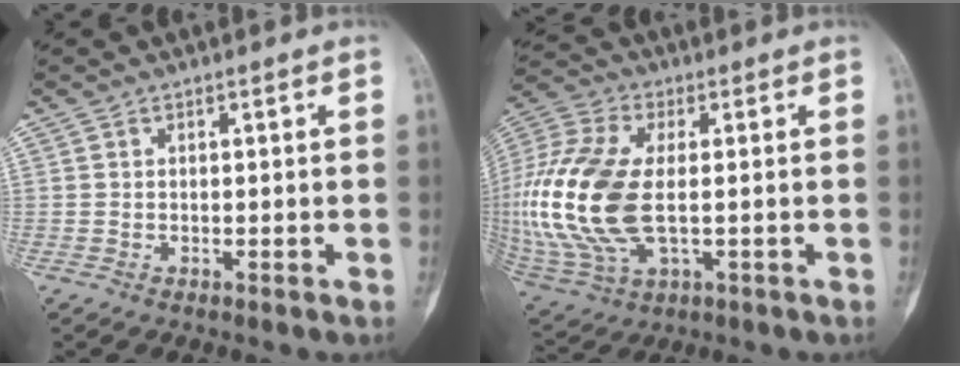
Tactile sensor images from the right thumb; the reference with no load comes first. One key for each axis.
{"total": 23.0, "fx": -0.4, "fy": 12.5, "fz": 19.2, "tx": -0.453, "ty": -0.009, "tz": 0.001}